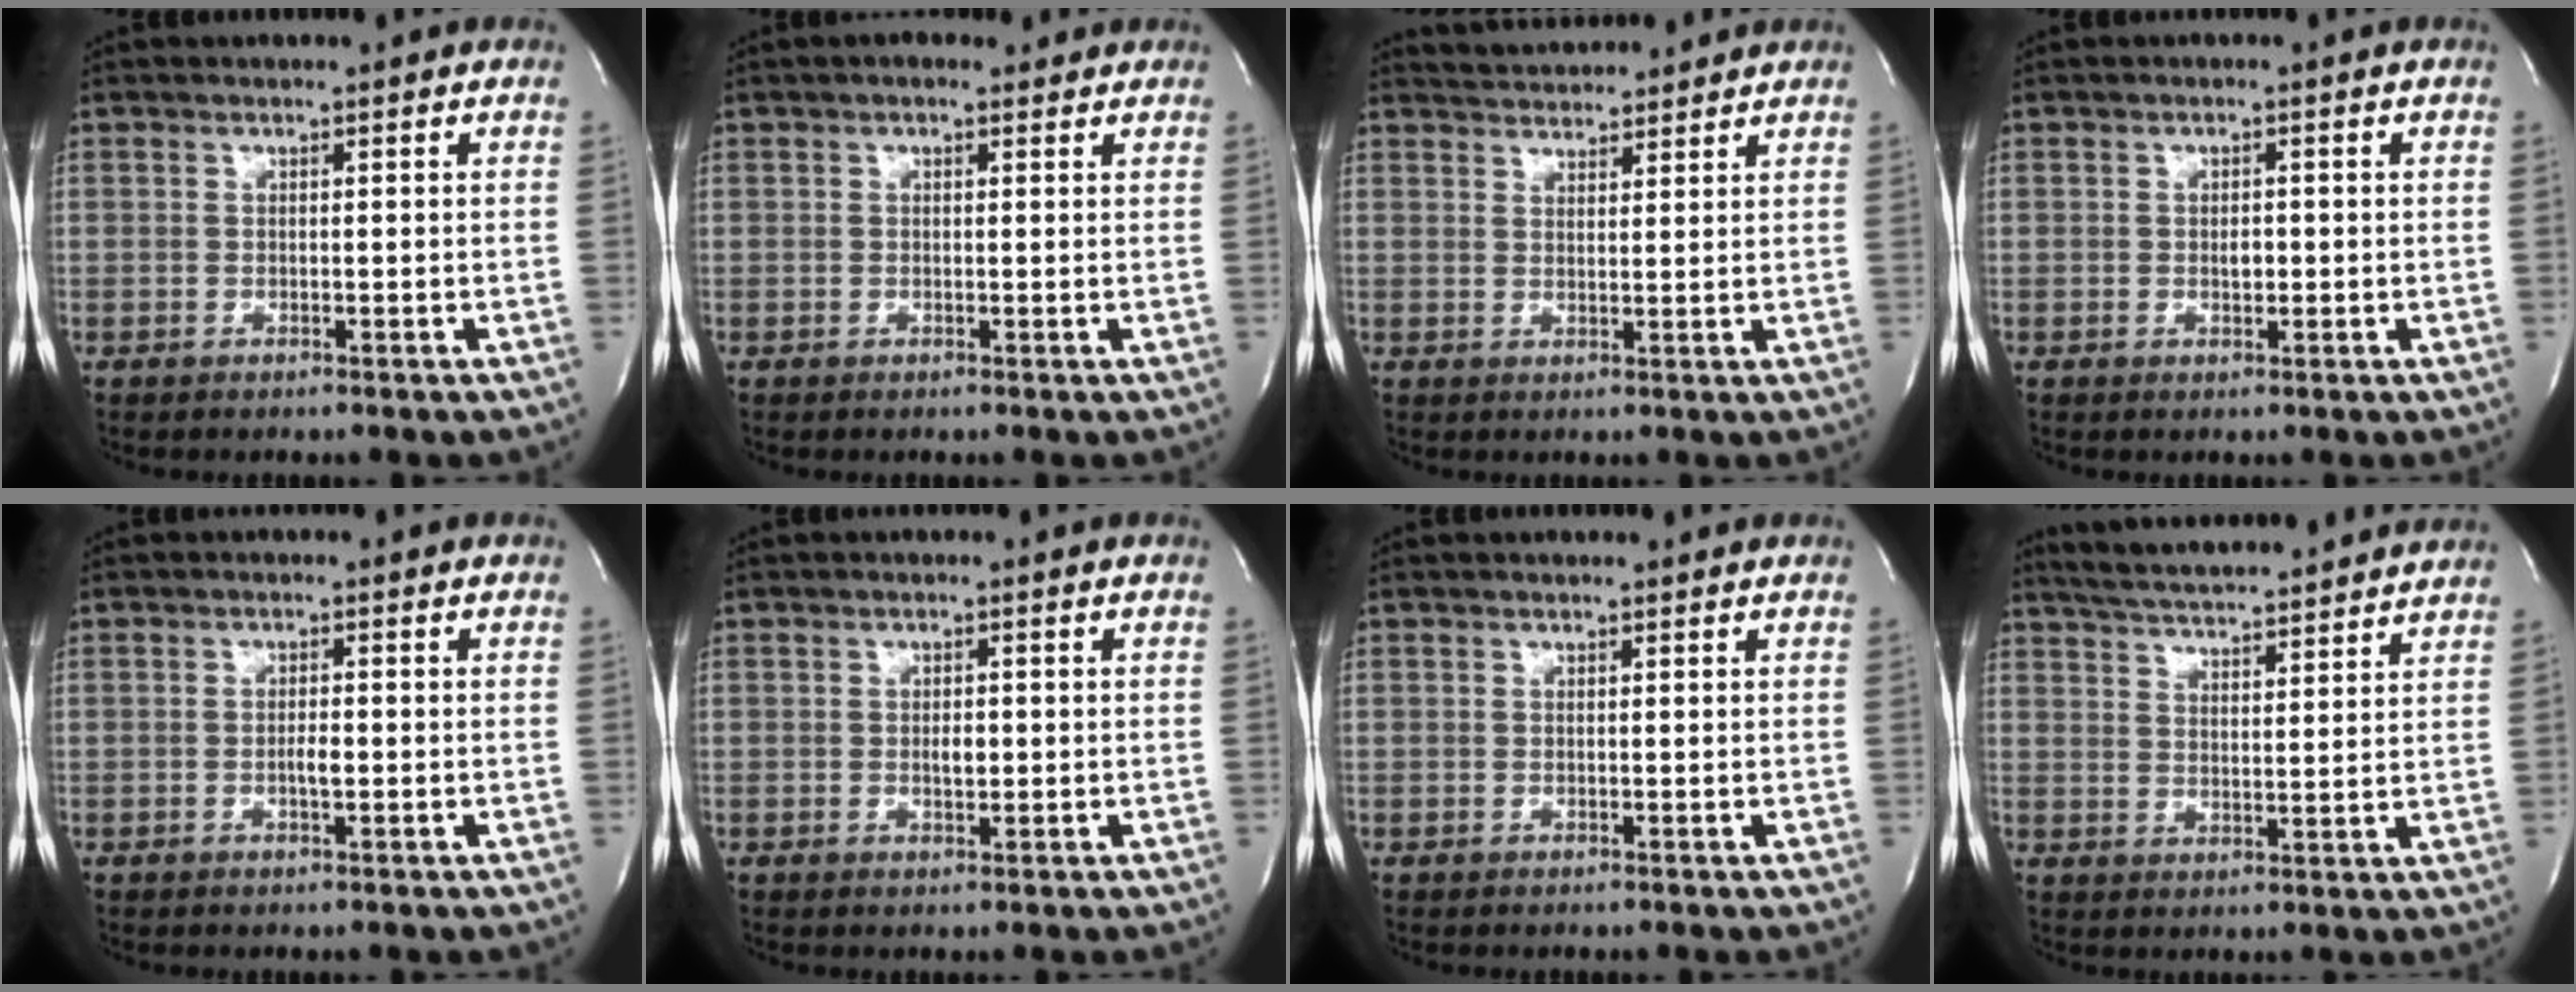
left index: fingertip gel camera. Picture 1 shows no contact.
{"total": 2.7, "force": [2.0, 1.3, 1.4], "torque": [-0.020, 0.021, 0.023]}
{"total": 6.6, "force": [6.5, 1.0, 1.1], "torque": [-0.021, 0.024, 0.093]}
{"total": 1.5, "force": [-0.2, 0.8, 1.2], "torque": [-0.023, 0.001, -0.002]}
{"total": 1.7, "force": [-0.5, 0.4, 1.6], "torque": [-0.031, 0.000, -0.009]}
{"total": 1.8, "force": [-0.1, 0.9, 1.6], "torque": [-0.030, 0.000, -0.001]}
{"total": 0.6, "force": [0.6, 0.1, 0.1], "torque": [-0.007, 0.000, 0.004]}
{"total": 17.5, "force": [16.1, 1.4, 6.7], "torque": [-0.116, 0.027, 0.230]}